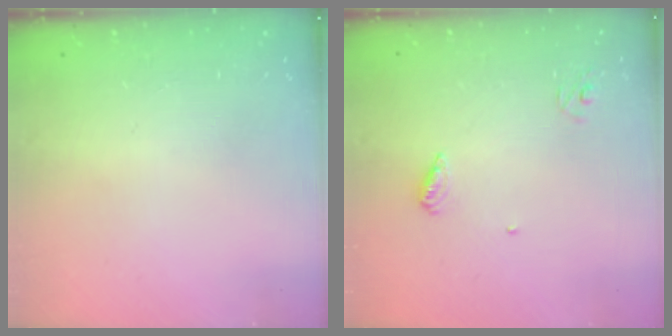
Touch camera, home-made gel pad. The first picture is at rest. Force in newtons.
{"total": 5.3, "press": 5.3, "slide": 0.6}